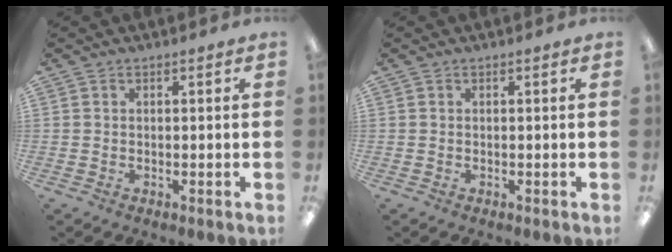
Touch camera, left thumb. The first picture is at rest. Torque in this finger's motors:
{"motor_torque": [-0.03, 0.03, 0.01, 0.01, 0.00]}